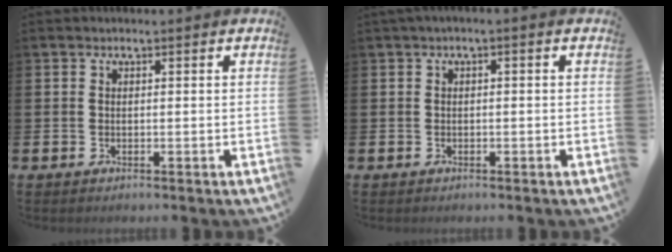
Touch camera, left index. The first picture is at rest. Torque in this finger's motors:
{"motor_torque": [1.03, -1.10, 0.83, 0.21]}